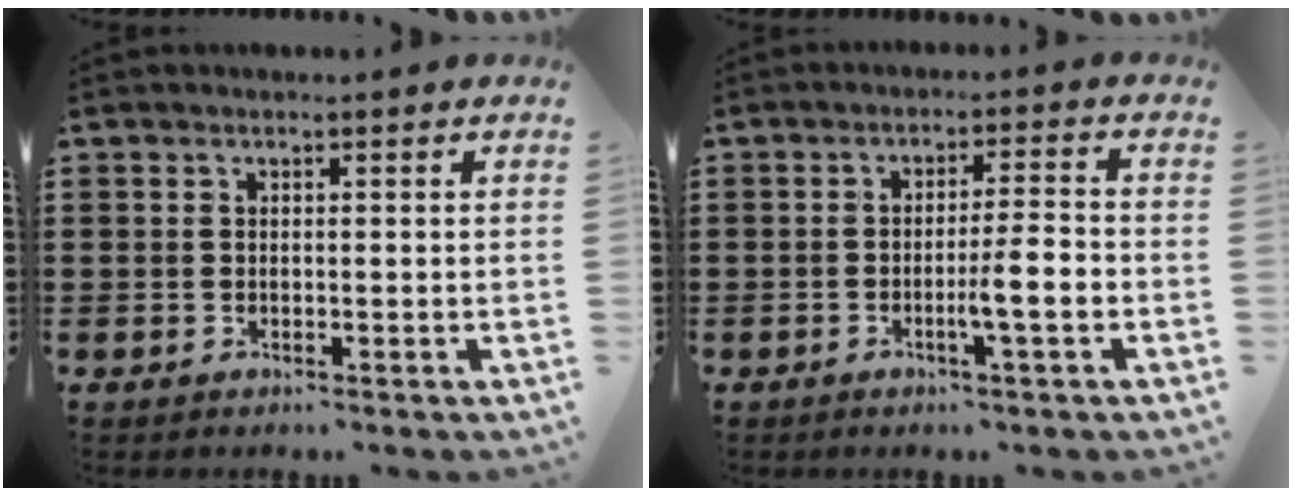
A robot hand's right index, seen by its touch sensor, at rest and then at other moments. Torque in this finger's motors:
{"motor_torque": [1.68, -0.07, 0.38, 0.12]}